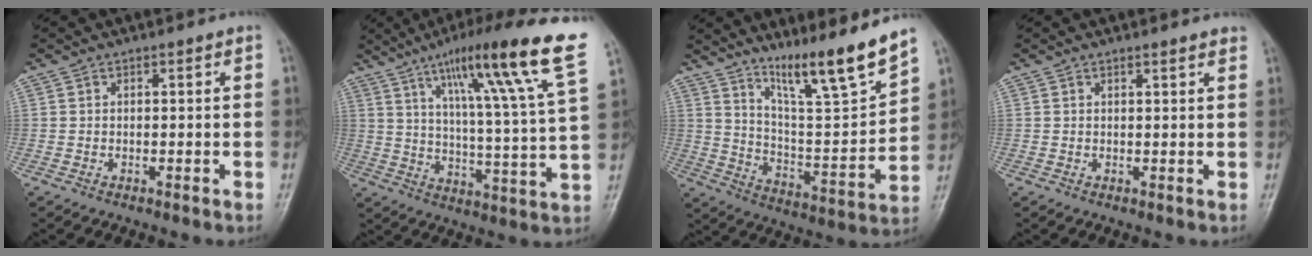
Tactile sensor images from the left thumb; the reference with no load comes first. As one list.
[{"total": 21.2, "force": [12.0, 1.2, 17.3], "torque": [-0.251, -0.039, 0.175]}, {"total": 15.1, "force": [11.8, 0.6, 9.4], "torque": [-0.135, -0.080, 0.209]}, {"total": 1.9, "force": [1.7, 0.2, 0.9], "torque": [-0.006, -0.005, 0.019]}]